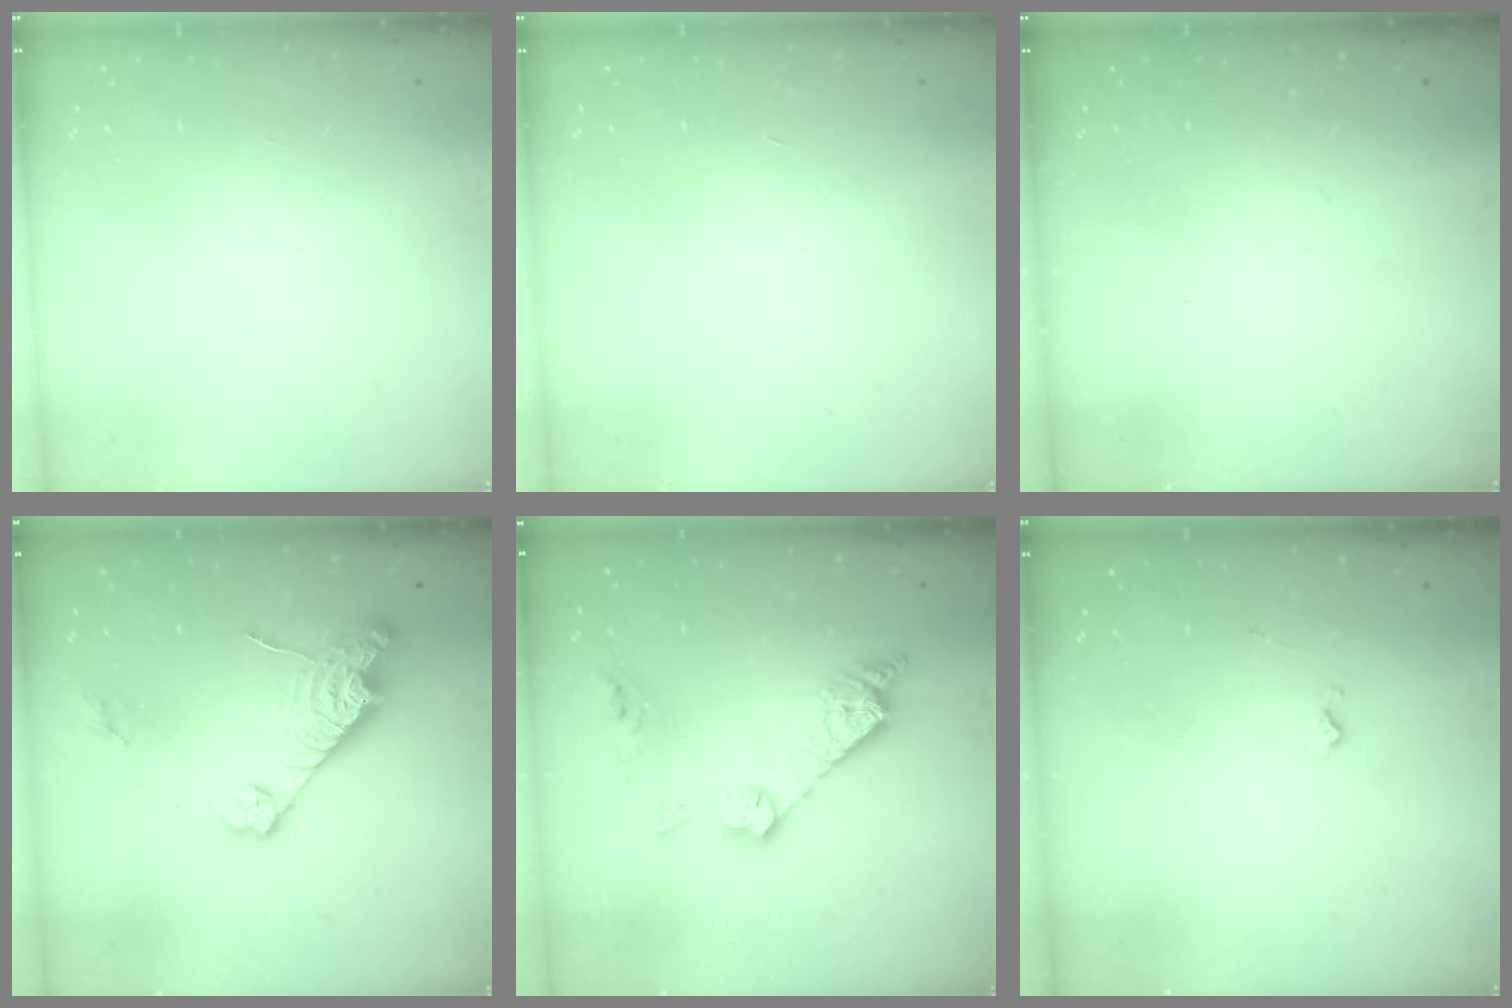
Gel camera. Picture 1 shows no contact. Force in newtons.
{"total": 0.9, "press": 0.9, "slide": 0.2}
{"total": 0.0}
{"total": 14.0, "press": 13.9, "slide": 1.2}
{"total": 13.3, "press": 13.3, "slide": 1.0}
{"total": 3.1, "press": 3.1, "slide": 0.3}